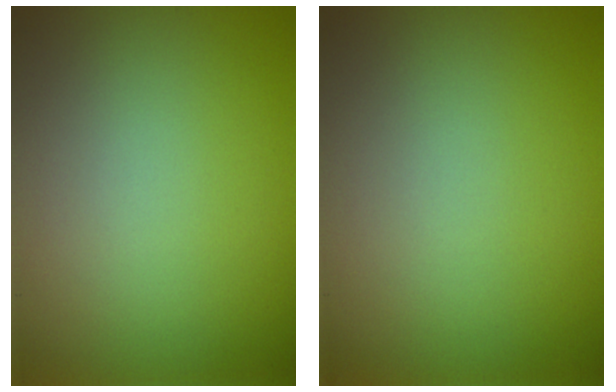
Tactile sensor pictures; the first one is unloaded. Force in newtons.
{"total": 0.0}